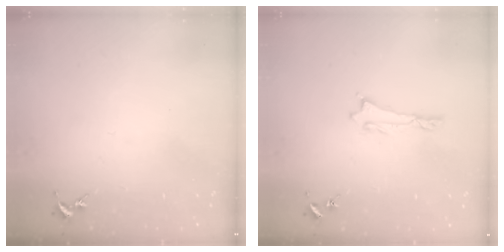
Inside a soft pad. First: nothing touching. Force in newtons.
{"total": 0.5, "press": 0.5, "slide": 0.2}